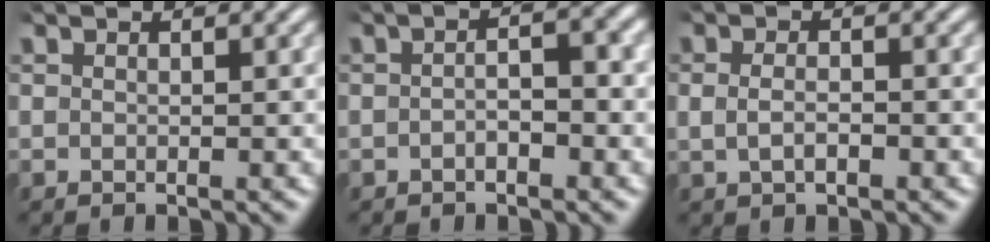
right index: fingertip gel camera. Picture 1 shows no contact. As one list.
[{"total": 2.2, "force": [-0.9, 0.7, 1.9], "torque": [-0.020, 0.000, -0.019]}, {"total": 1.8, "force": [-0.4, 1.0, 1.5], "torque": [-0.032, -0.008, -0.001]}]